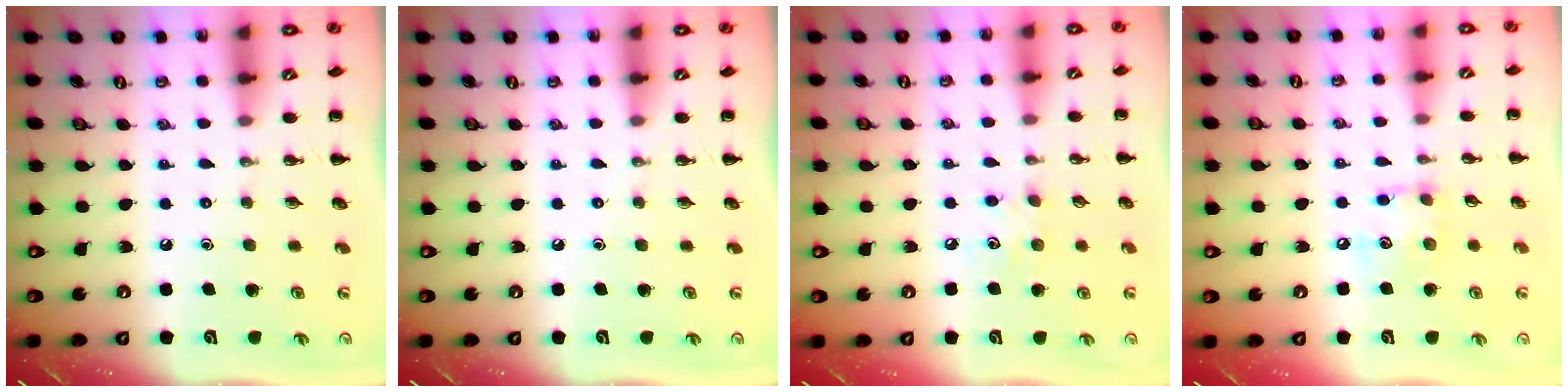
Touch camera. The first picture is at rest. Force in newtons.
{"total": 0.0}
{"total": 5.6, "press": 5.4, "slide": 1.6}
{"total": 7.7, "press": 7.7, "slide": 0.6}